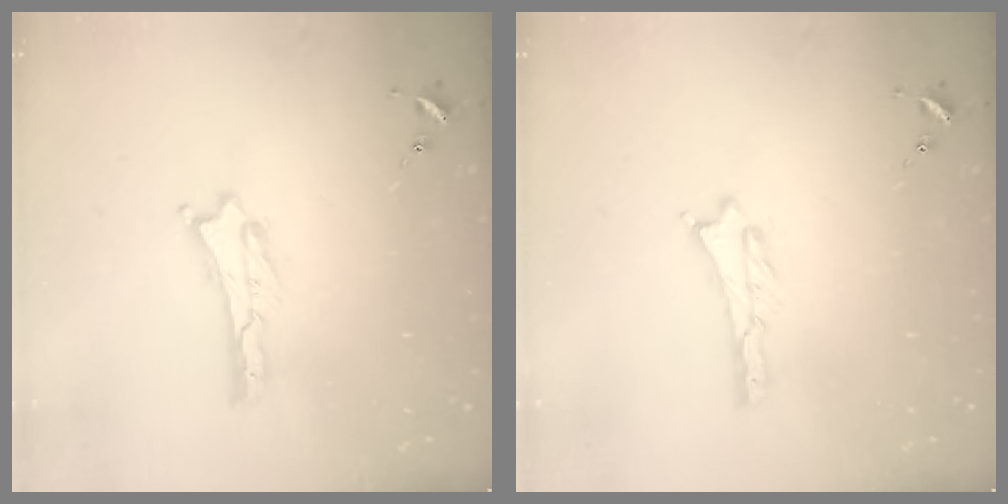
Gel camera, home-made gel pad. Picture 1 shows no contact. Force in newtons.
{"total": 0.5, "press": 0.5, "slide": 0.2}